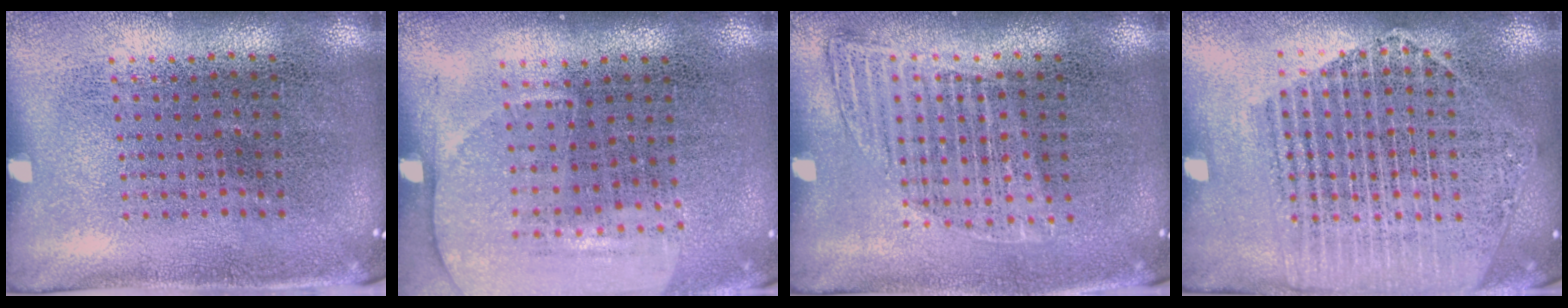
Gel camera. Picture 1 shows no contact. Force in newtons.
{"total": 1.4, "press": 1.3, "slide": 0.4}
{"total": 1.1, "press": 1.0, "slide": 0.5}
{"total": 1.8, "press": 1.7, "slide": 0.6}